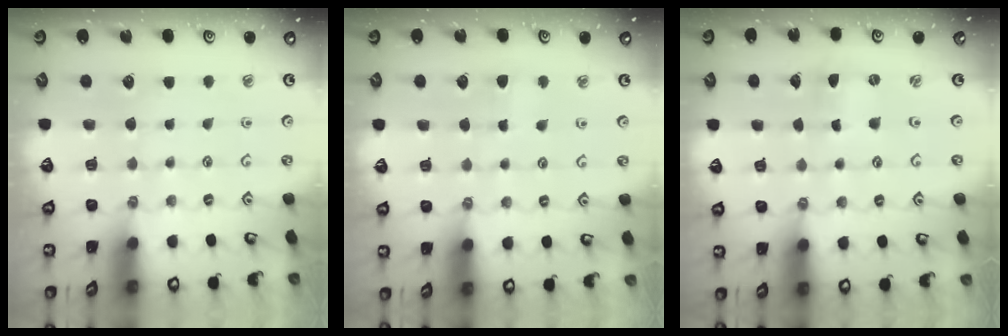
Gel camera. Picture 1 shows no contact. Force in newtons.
{"total": 2.8, "press": 2.7, "slide": 0.4}
{"total": 0.0}